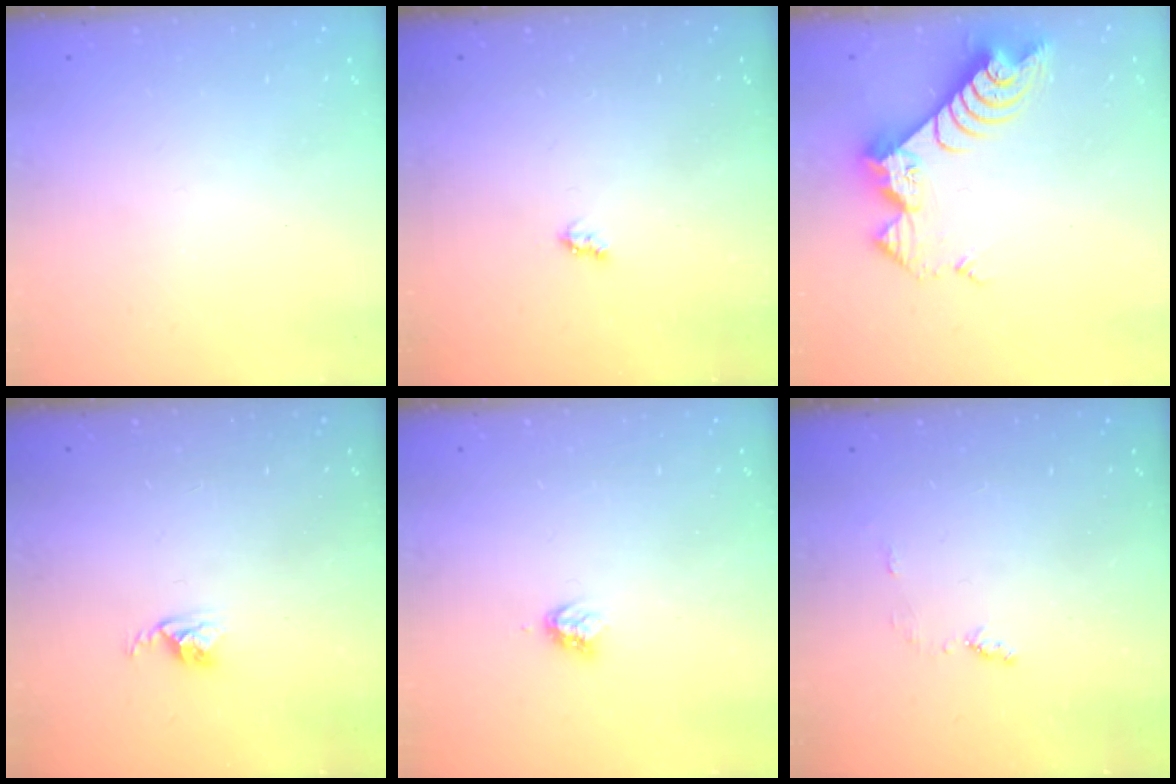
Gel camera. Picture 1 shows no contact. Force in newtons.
{"total": 2.6, "press": 2.6, "slide": 0.4}
{"total": 10.4, "press": 10.4, "slide": 1.1}
{"total": 2.5, "press": 2.5, "slide": 0.4}
{"total": 3.6, "press": 3.6, "slide": 0.7}
{"total": 4.3, "press": 4.2, "slide": 0.5}